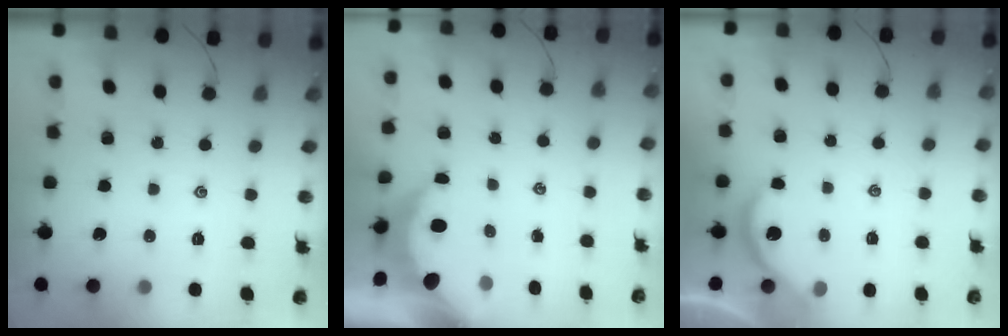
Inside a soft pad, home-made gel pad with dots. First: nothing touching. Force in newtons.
{"total": 7.4, "press": 7.3, "slide": 1.0}
{"total": 3.3, "press": 3.3, "slide": 0.4}